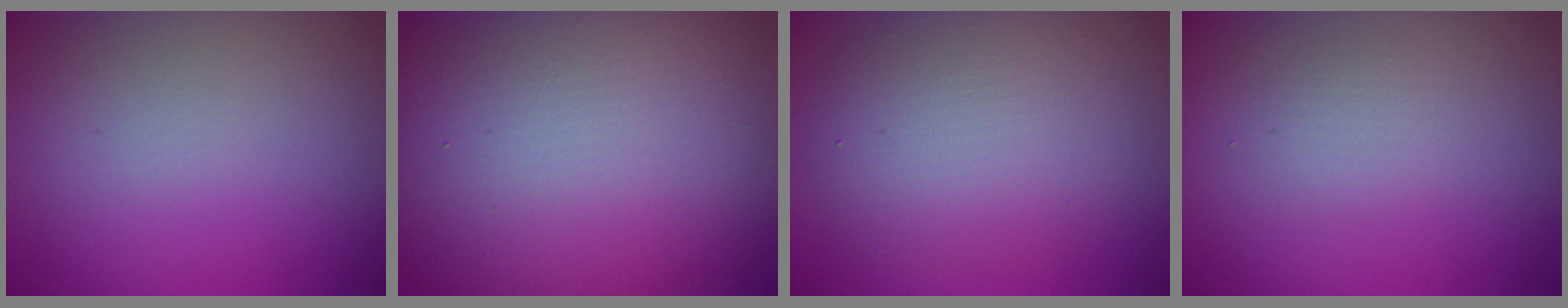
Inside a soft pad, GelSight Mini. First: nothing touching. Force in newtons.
{"total": 17.1, "press": 17.0, "slide": 1.1}
{"total": 6.1, "press": 6.1, "slide": 0.2}
{"total": 1.4, "press": 1.3, "slide": 0.1}